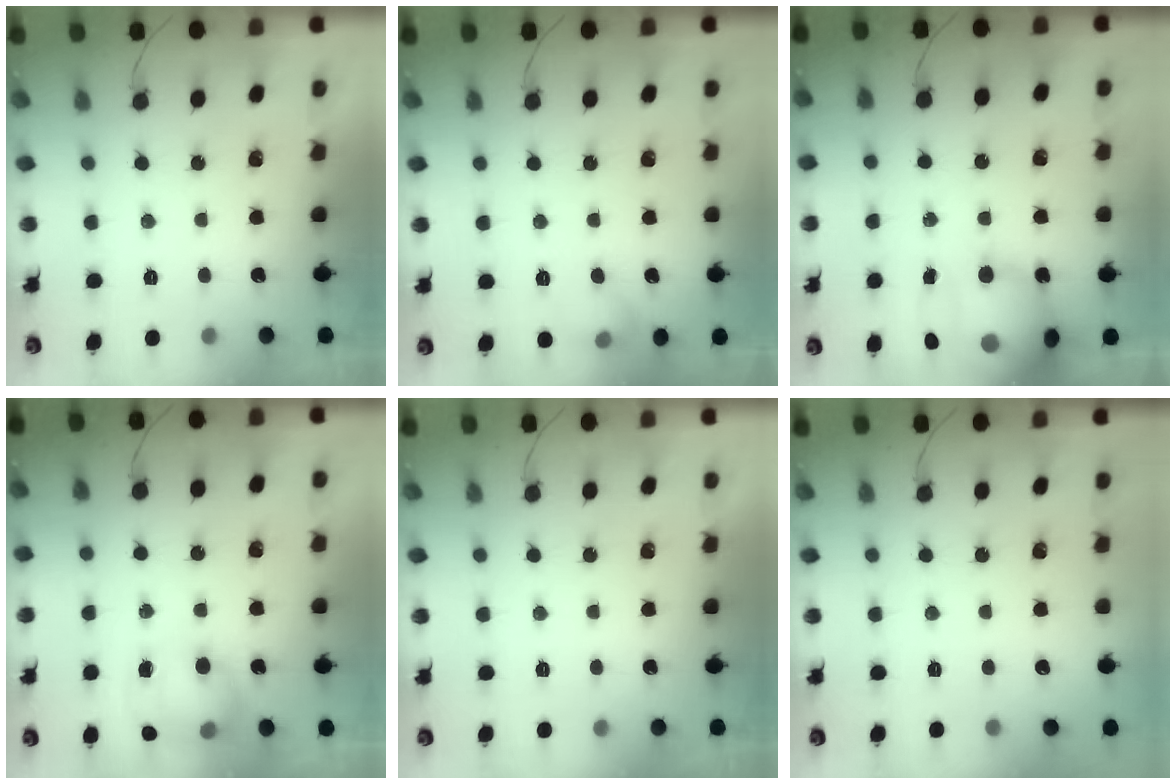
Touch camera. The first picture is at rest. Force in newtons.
{"total": 5.8, "press": 5.6, "slide": 1.6}
{"total": 22.0, "press": 21.6, "slide": 4.2}
{"total": 11.7, "press": 9.4, "slide": 7.0}
{"total": 0.0}
{"total": 0.0}